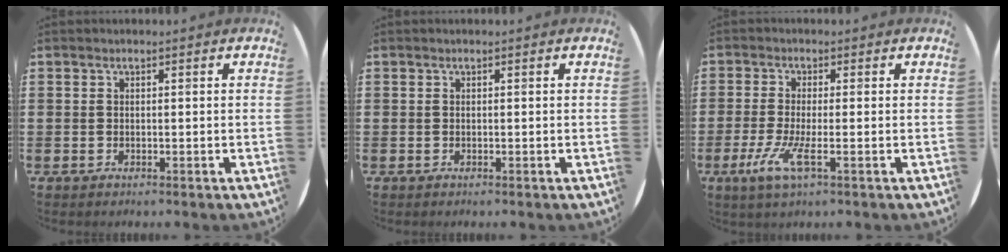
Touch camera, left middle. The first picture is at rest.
{"total": 0.0}
{"total": 4.4, "force": [-1.3, 0.4, 4.2], "torque": [-0.095, -0.016, -0.028]}